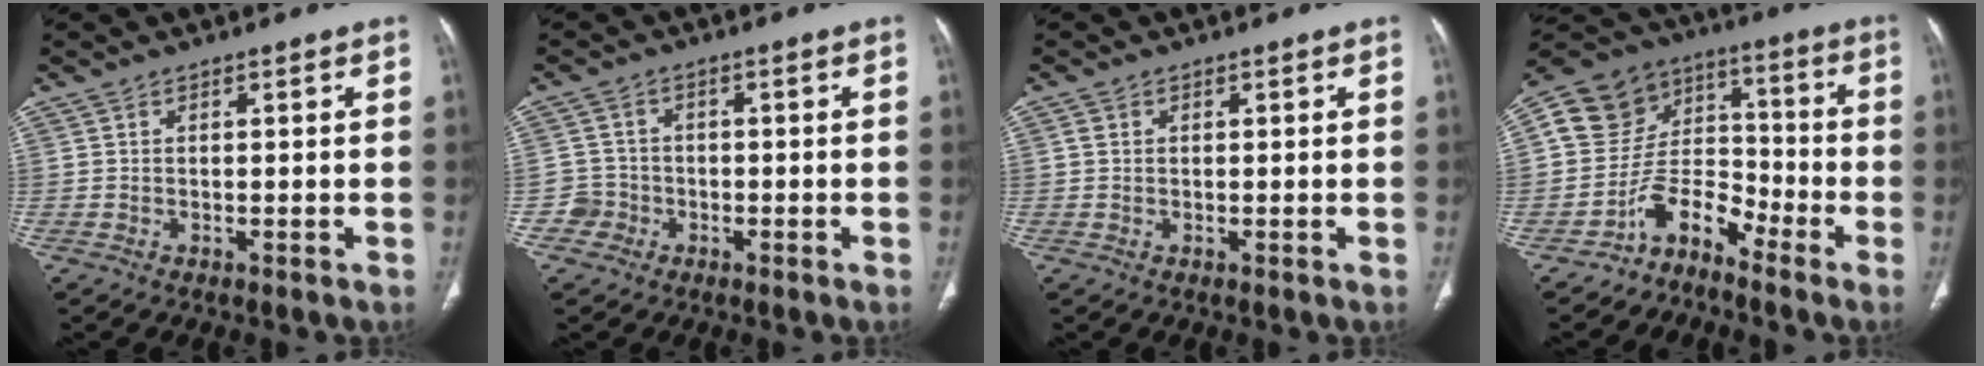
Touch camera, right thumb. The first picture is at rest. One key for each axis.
{"total": 3.6, "fx": -1.6, "fy": 3.2, "fz": -0.3, "tx": 0.026, "ty": 0.018, "tz": -0.038}
{"total": 1.0, "fx": 0.2, "fy": 0.9, "fz": 0.4, "tx": -0.002, "ty": 0.003, "tz": 0.003}
{"total": 11.2, "fx": -6.9, "fy": 8.0, "fz": 3.6, "tx": -0.025, "ty": 0.101, "tz": -0.140}